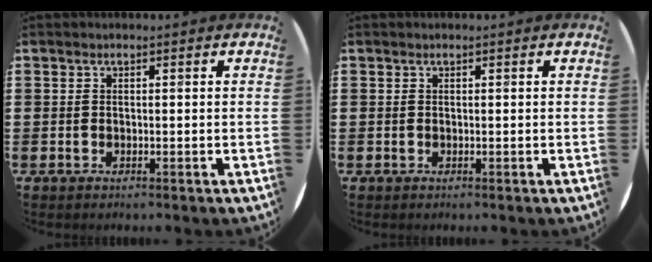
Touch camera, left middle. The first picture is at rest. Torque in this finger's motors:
{"motor_torque": [-0.06, 0.13, -0.08, -0.01]}